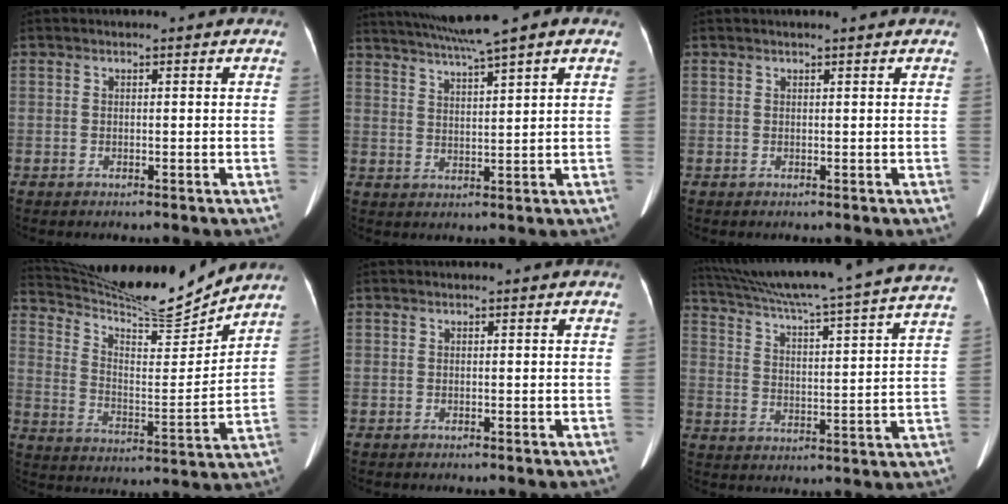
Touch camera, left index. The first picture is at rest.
{"total": 11.0, "force": [8.5, -0.1, 7.0], "torque": [-0.123, 0.034, 0.126]}
{"total": 1.7, "force": [1.5, -0.1, 0.7], "torque": [-0.011, 0.013, 0.019]}
{"total": 17.0, "force": [16.3, -0.3, 4.8], "torque": [-0.094, -0.033, 0.260]}
{"total": 0.0}
{"total": 28.2, "force": [25.1, -1.1, 12.9], "torque": [-0.217, -0.042, 0.333]}